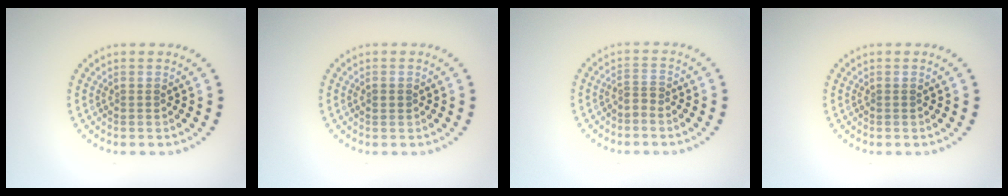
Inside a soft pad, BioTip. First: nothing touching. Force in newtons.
{"total": 0.9, "press": 0.9, "slide": 0.1}
{"total": 1.1, "press": 0.7, "slide": 0.9}
{"total": 0.0}